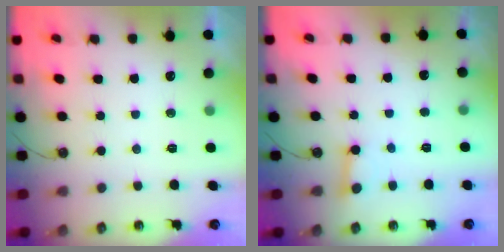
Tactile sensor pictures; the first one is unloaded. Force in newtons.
{"total": 2.6, "press": 2.5, "slide": 0.3}